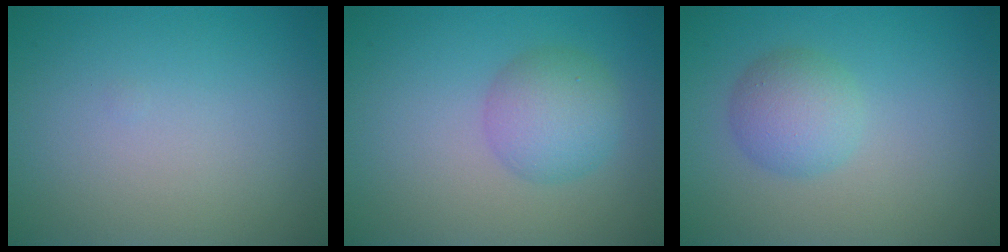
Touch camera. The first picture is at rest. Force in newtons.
{"total": 3.7, "press": 3.7, "slide": 0.2}
{"total": 3.0, "press": 3.0, "slide": 0.0}